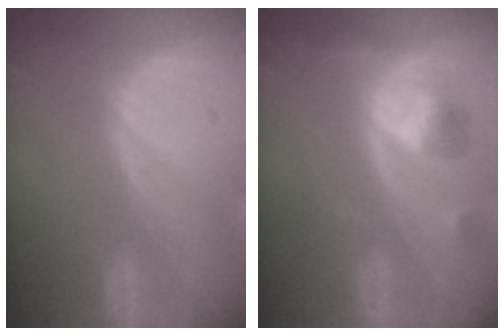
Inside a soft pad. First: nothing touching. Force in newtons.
{"total": 5.6, "press": 5.2, "slide": 1.9}